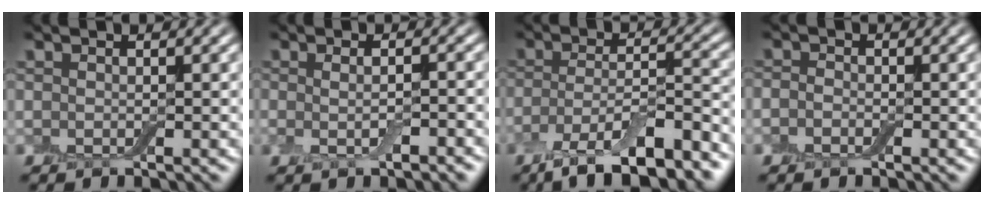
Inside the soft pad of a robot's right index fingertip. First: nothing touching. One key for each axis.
{"total": 2.0, "fx": -0.3, "fy": 0.5, "fz": 1.9, "tx": -0.040, "ty": -0.005, "tz": -0.007}
{"total": 9.3, "fx": -6.3, "fy": 2.6, "fz": 6.3, "tx": -0.111, "ty": -0.007, "tz": -0.112}
{"total": 1.0, "fx": -0.6, "fy": 0.7, "fz": 0.5, "tx": -0.009, "ty": 0.002, "tz": -0.017}